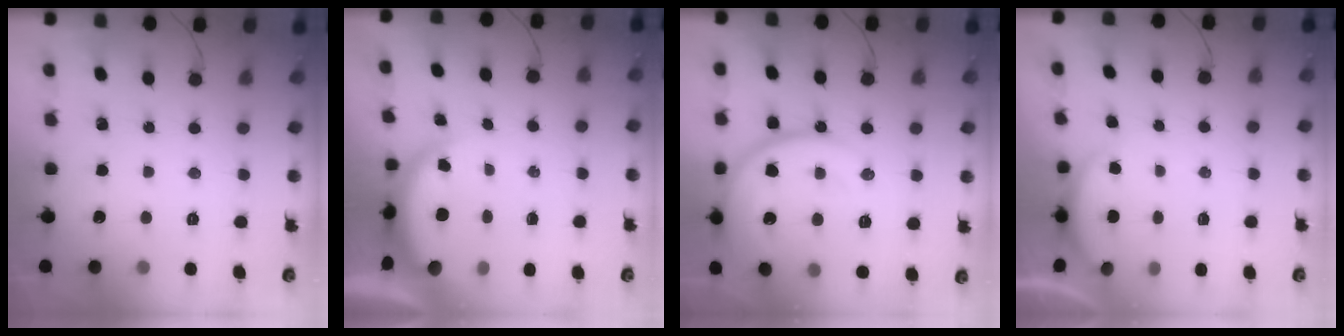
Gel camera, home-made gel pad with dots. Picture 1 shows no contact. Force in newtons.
{"total": 4.7, "press": 4.7, "slide": 0.5}
{"total": 15.8, "press": 15.7, "slide": 1.4}
{"total": 2.4, "press": 2.4, "slide": 0.6}